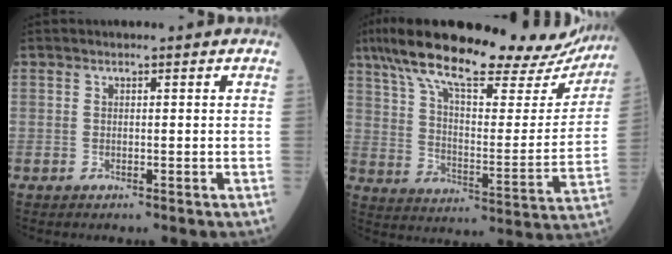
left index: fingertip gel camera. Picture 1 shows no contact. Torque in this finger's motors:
{"motor_torque": [0.97, -1.17, 0.80, 0.13]}